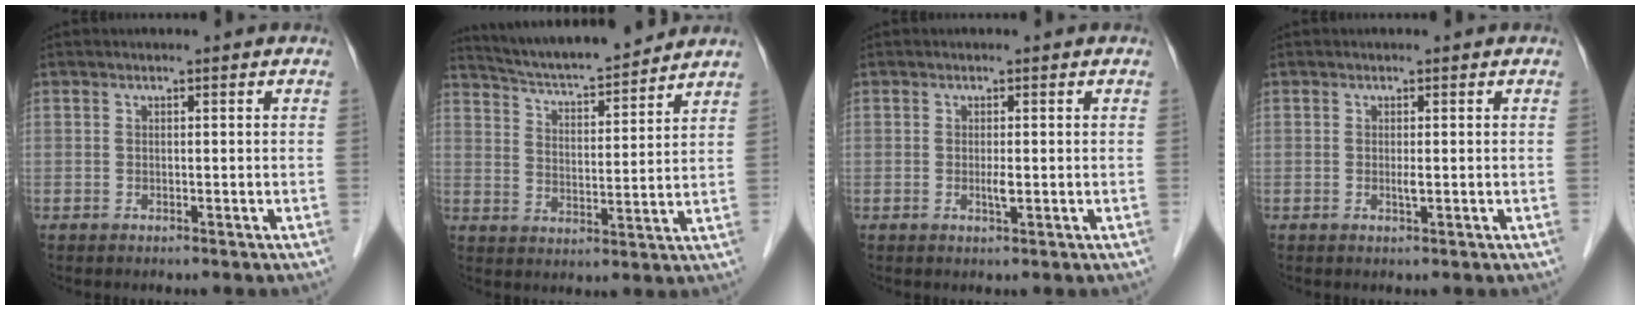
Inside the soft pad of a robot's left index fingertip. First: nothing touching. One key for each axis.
{"total": 14.1, "fx": 13.2, "fy": 0.8, "fz": 5.0, "tx": -0.088, "ty": 0.009, "tz": 0.207}
{"total": 1.3, "fx": 0.0, "fy": 0.1, "fz": 1.3, "tx": -0.025, "ty": -0.002, "tz": -0.001}
{"total": 0.8, "fx": 0.1, "fy": 0.1, "fz": 0.8, "tx": -0.020, "ty": -0.003, "tz": 0.000}